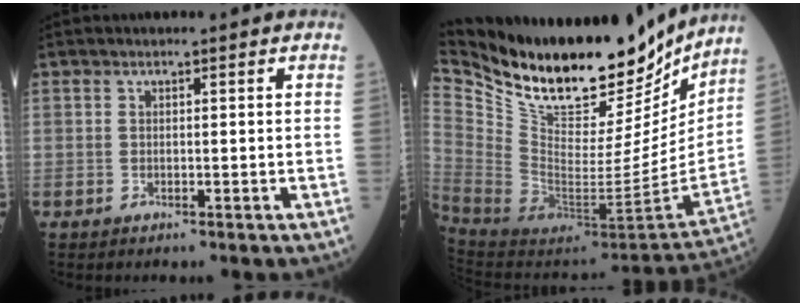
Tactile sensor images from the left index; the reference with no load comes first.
{"total": 29.5, "force": [24.0, 10.5, 13.6], "torque": [-0.264, -0.030, 0.384]}